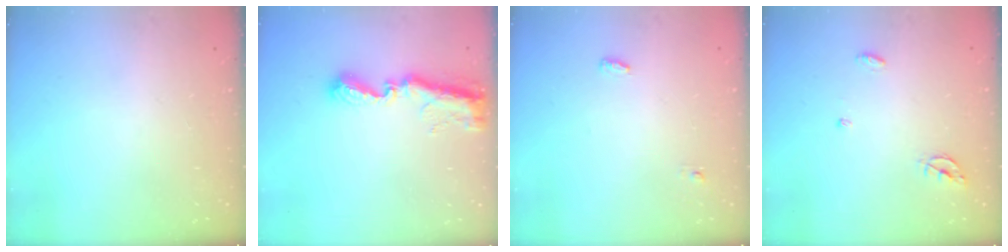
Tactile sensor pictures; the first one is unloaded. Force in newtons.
{"total": 9.9, "press": 9.9, "slide": 0.7}
{"total": 3.5, "press": 3.4, "slide": 1.0}
{"total": 4.2, "press": 4.2, "slide": 0.3}